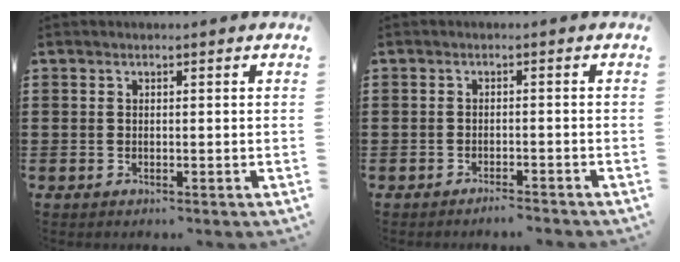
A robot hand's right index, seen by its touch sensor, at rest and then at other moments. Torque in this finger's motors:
{"motor_torque": [-1.12, 1.02, -1.05, -0.21]}